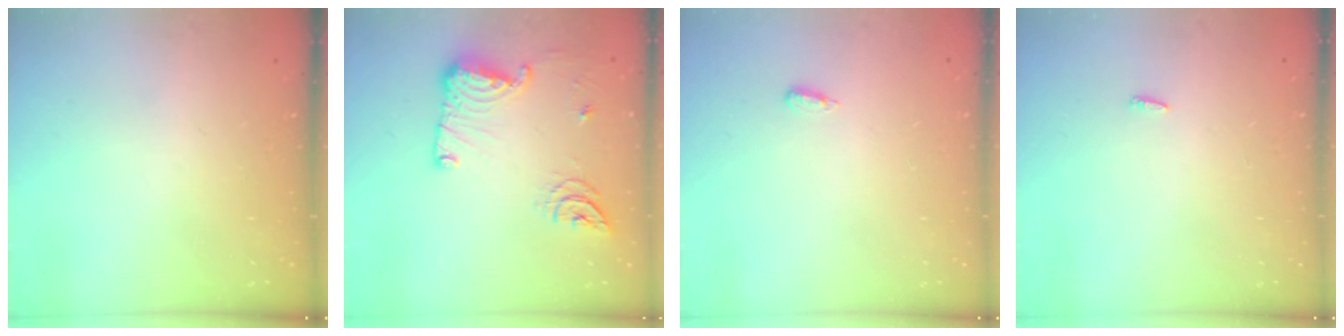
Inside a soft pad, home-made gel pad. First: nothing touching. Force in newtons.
{"total": 14.3, "press": 14.2, "slide": 1.4}
{"total": 4.4, "press": 3.4, "slide": 2.9}
{"total": 2.1, "press": 1.9, "slide": 0.7}